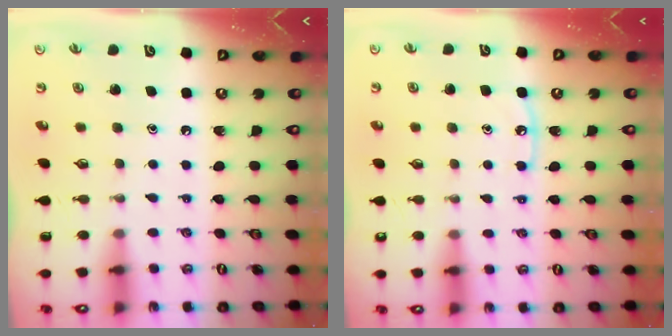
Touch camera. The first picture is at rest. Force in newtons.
{"total": 5.7, "press": 5.7, "slide": 0.6}